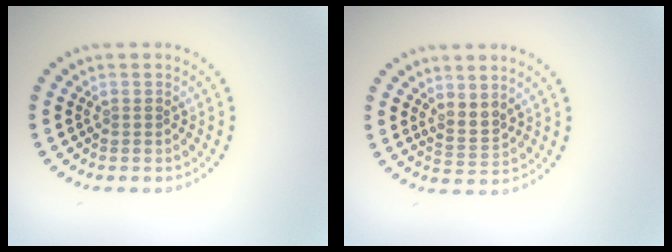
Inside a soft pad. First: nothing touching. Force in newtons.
{"total": 2.0, "press": 1.5, "slide": 1.4}